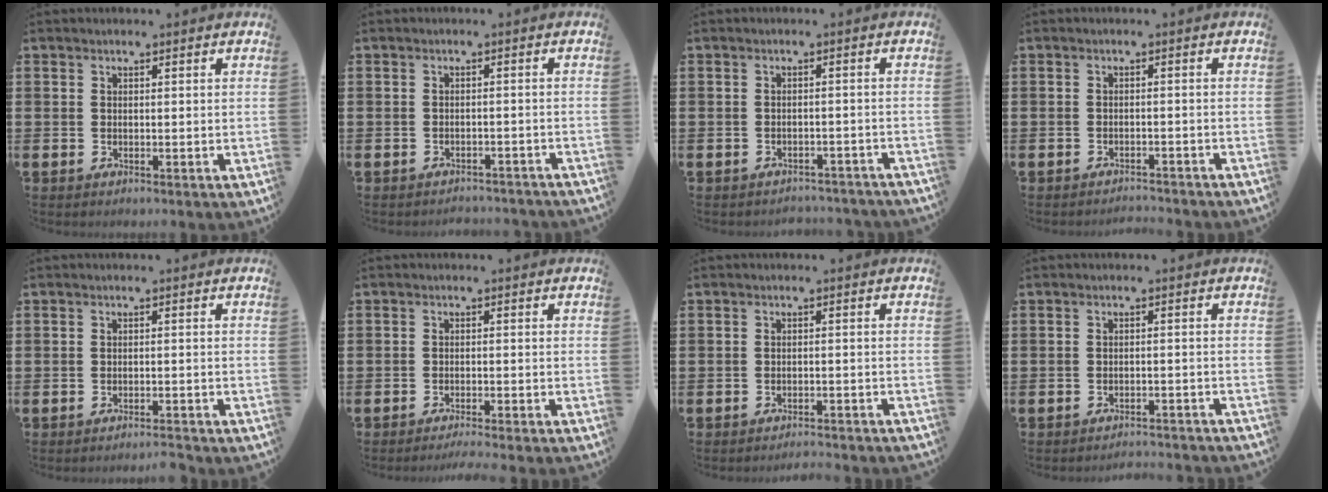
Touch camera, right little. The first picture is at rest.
{"total": 1.5, "force": [-1.5, 0.0, -0.1], "torque": [-0.004, 0.003, -0.032]}
{"total": 1.7, "force": [-1.7, 0.0, 0.0], "torque": [-0.005, 0.003, -0.036]}
{"total": 1.4, "force": [-1.4, -0.1, -0.1], "torque": [-0.001, 0.004, -0.030]}
{"total": 1.6, "force": [-1.6, -0.2, 0.2], "torque": [-0.003, 0.004, -0.032]}
{"total": 1.6, "force": [-1.5, -0.3, 0.5], "torque": [-0.005, 0.000, -0.028]}
{"total": 1.8, "force": [-1.8, -0.2, 0.1], "torque": [-0.003, 0.005, -0.037]}
{"total": 2.0, "force": [-2.0, -0.2, 0.0], "torque": [-0.003, 0.005, -0.042]}